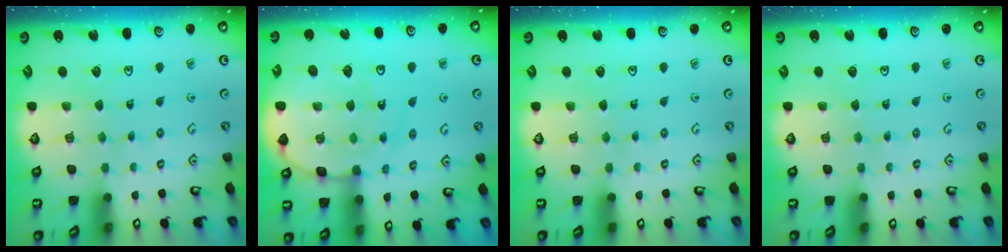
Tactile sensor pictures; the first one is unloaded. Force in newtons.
{"total": 12.5, "press": 12.0, "slide": 3.3}
{"total": 0.0}
{"total": 0.0}